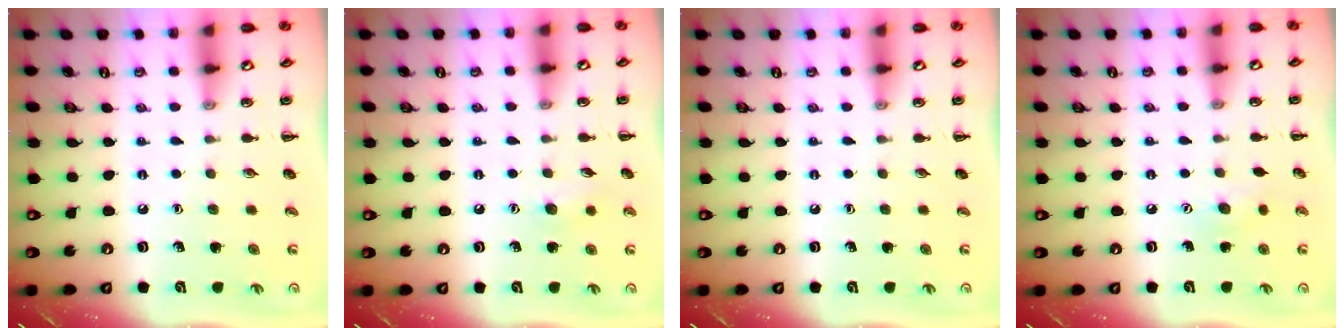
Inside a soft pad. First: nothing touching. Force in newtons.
{"total": 6.0, "press": 5.8, "slide": 1.5}
{"total": 0.0}
{"total": 6.1, "press": 6.0, "slide": 1.5}